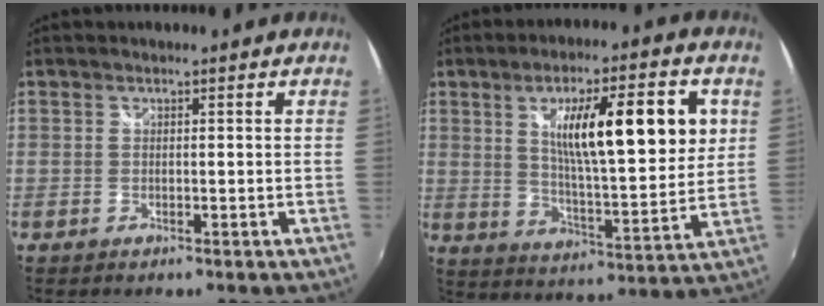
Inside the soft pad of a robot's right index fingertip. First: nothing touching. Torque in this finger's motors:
{"motor_torque": [1.28, 0.86, 0.66, 0.21]}